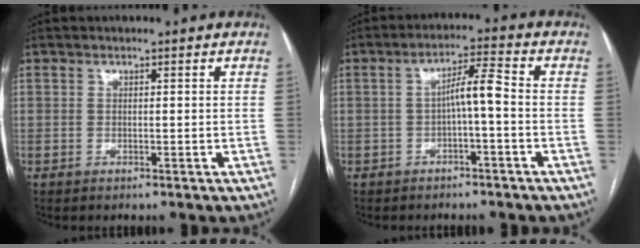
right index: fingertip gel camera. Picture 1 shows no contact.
{"total": 4.8, "force": [-0.8, 0.5, 4.7], "torque": [-0.077, 0.018, -0.012]}